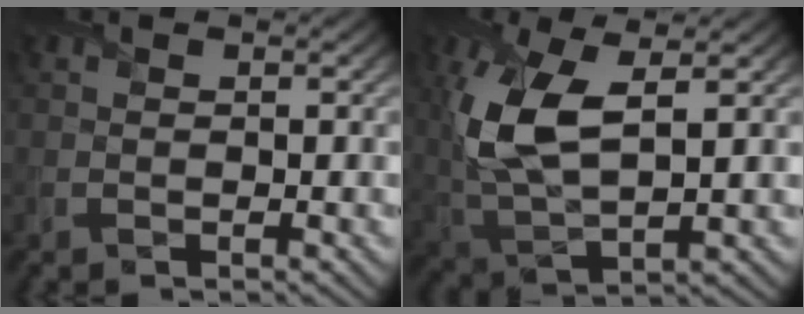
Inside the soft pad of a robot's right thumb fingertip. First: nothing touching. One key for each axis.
{"total": 11.0, "fx": 2.6, "fy": 4.9, "fz": 9.5, "tx": -0.233, "ty": -0.001, "tz": 0.050}